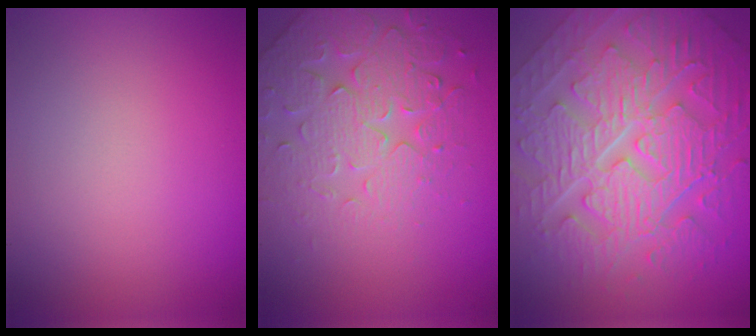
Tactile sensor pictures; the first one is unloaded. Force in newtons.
{"total": 4.5, "press": 4.4, "slide": 0.9}
{"total": 10.9, "press": 7.4, "slide": 8.0}